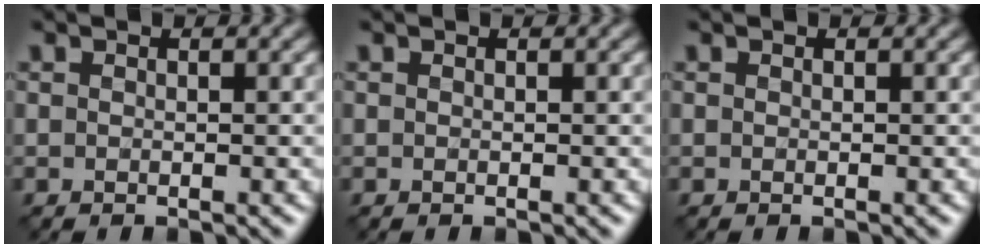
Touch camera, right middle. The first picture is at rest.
{"total": 0.0}
{"total": 0.0}